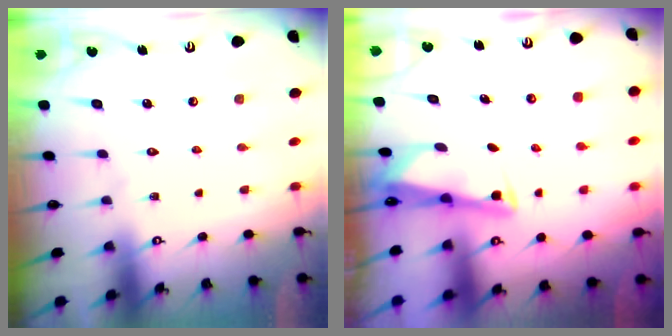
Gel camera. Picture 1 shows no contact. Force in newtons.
{"total": 2.4, "press": 2.4, "slide": 0.2}